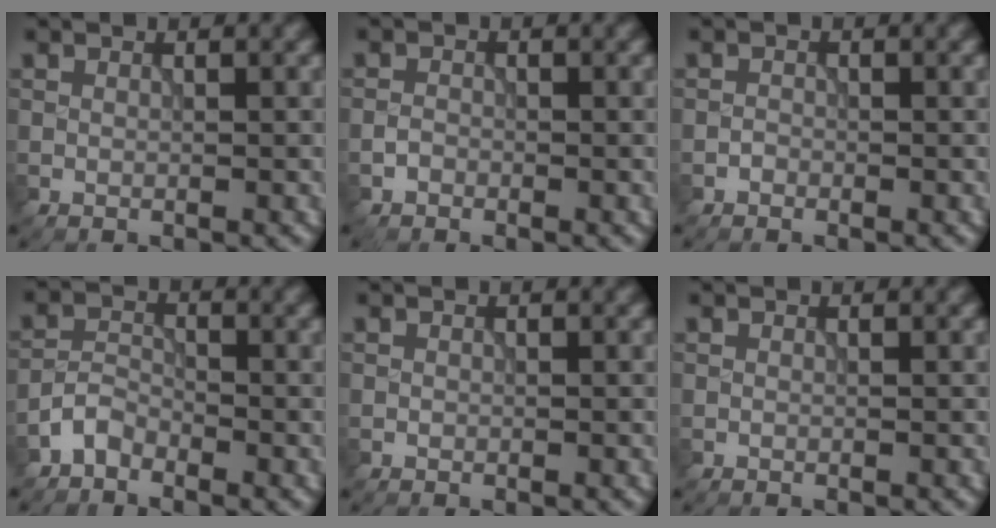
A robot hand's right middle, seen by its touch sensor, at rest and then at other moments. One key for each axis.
{"total": 0.7, "fx": -0.4, "fy": 0.5, "fz": 0.3, "tx": -0.004, "ty": 0.001, "tz": -0.011}
{"total": 0.6, "fx": -0.4, "fy": 0.3, "fz": 0.1, "tx": 0.001, "ty": -0.001, "tz": -0.010}
{"total": 2.1, "fx": -1.8, "fy": 0.9, "fz": 0.6, "tx": -0.008, "ty": 0.009, "tz": -0.043}
{"total": 0.0}
{"total": 0.0}